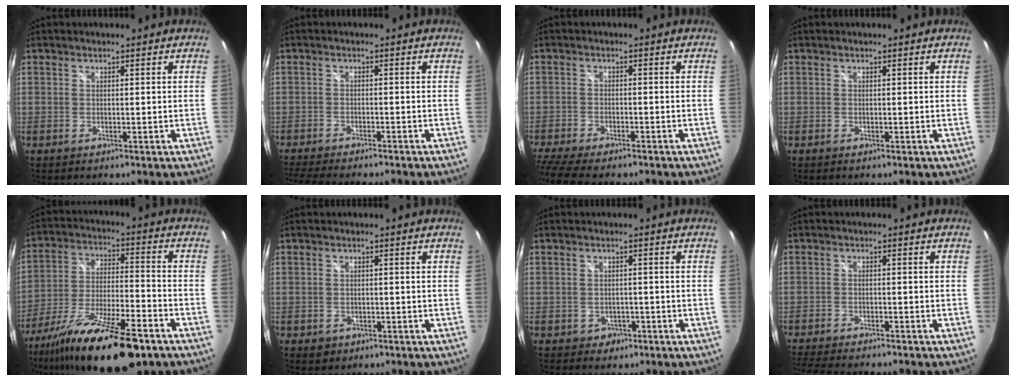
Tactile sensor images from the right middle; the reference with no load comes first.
{"total": 9.3, "force": [-8.2, 0.9, 4.2], "torque": [-0.099, -0.023, -0.129]}
{"total": 11.5, "force": [-9.6, 2.5, 5.7], "torque": [-0.140, -0.040, -0.162]}
{"total": 0.0}
{"total": 22.5, "force": [-15.6, 5.5, 15.2], "torque": [-0.285, -0.049, -0.262]}
{"total": 2.7, "force": [-1.1, 2.2, 1.0], "torque": [-0.025, -0.005, -0.011]}
{"total": 3.0, "force": [-1.3, 2.6, 0.6], "torque": [-0.018, 0.001, -0.012]}
{"total": 9.6, "force": [-8.6, 1.3, 4.0], "torque": [-0.099, -0.023, -0.140]}